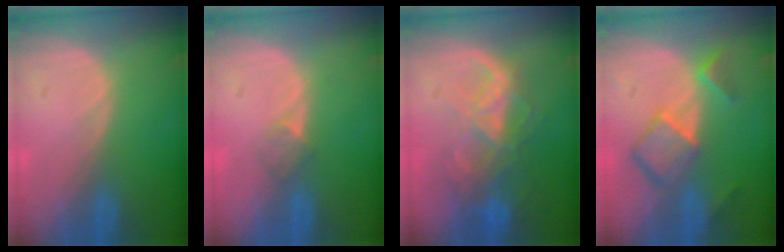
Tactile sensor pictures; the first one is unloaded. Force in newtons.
{"total": 2.0, "press": 1.6, "slide": 1.1}
{"total": 8.7, "press": 7.4, "slide": 4.6}
{"total": 7.0, "press": 6.0, "slide": 3.5}